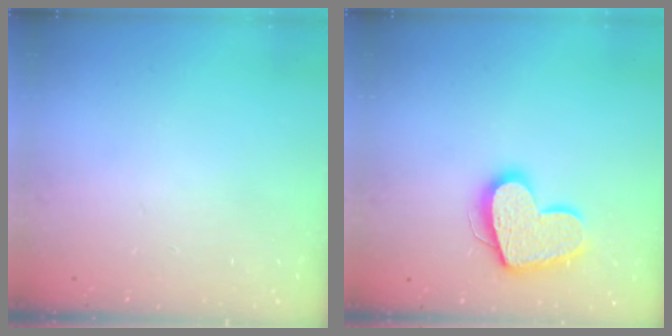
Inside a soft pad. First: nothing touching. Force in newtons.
{"total": 15.8, "press": 15.7, "slide": 1.4}